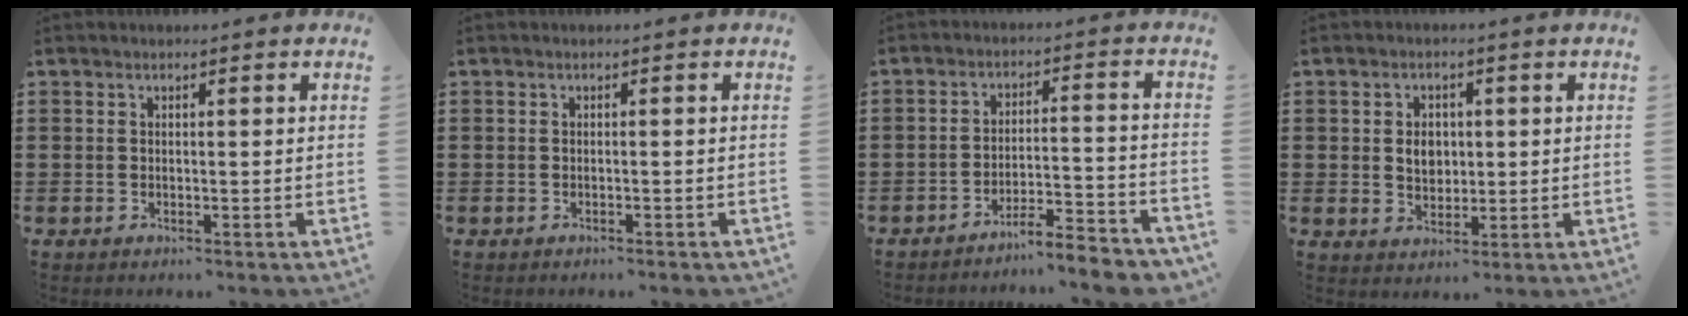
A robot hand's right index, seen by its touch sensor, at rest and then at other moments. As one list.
[{"total": 0.5, "force": [-0.5, -0.1, 0.2], "torque": [-0.004, -0.003, -0.009]}, {"total": 5.5, "force": [-5.3, -0.1, 1.6], "torque": [-0.028, -0.004, -0.104]}, {"total": 3.8, "force": [0.3, 2.9, 2.4], "torque": [-0.046, 0.008, 0.003]}]